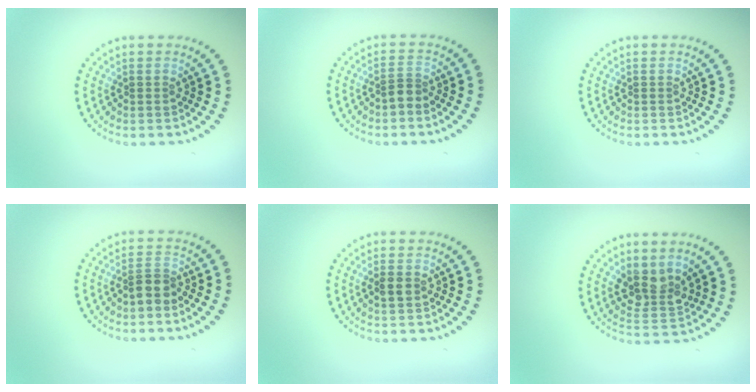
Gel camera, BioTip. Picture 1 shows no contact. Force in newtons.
{"total": 1.2, "press": 0.8, "slide": 0.9}
{"total": 0.0}
{"total": 2.1, "press": 1.7, "slide": 1.3}
{"total": 1.4, "press": 1.4, "slide": 0.1}
{"total": 3.3, "press": 3.0, "slide": 1.4}